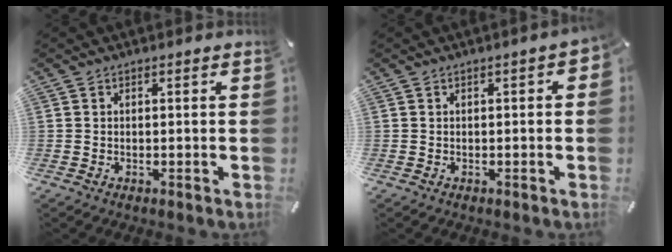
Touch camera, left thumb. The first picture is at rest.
{"total": 1.7, "force": [-0.1, 0.7, 1.6], "torque": [-0.028, 0.005, -0.003]}